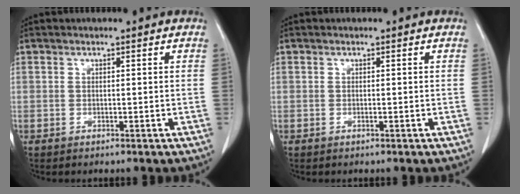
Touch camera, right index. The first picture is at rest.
{"total": 0.0}